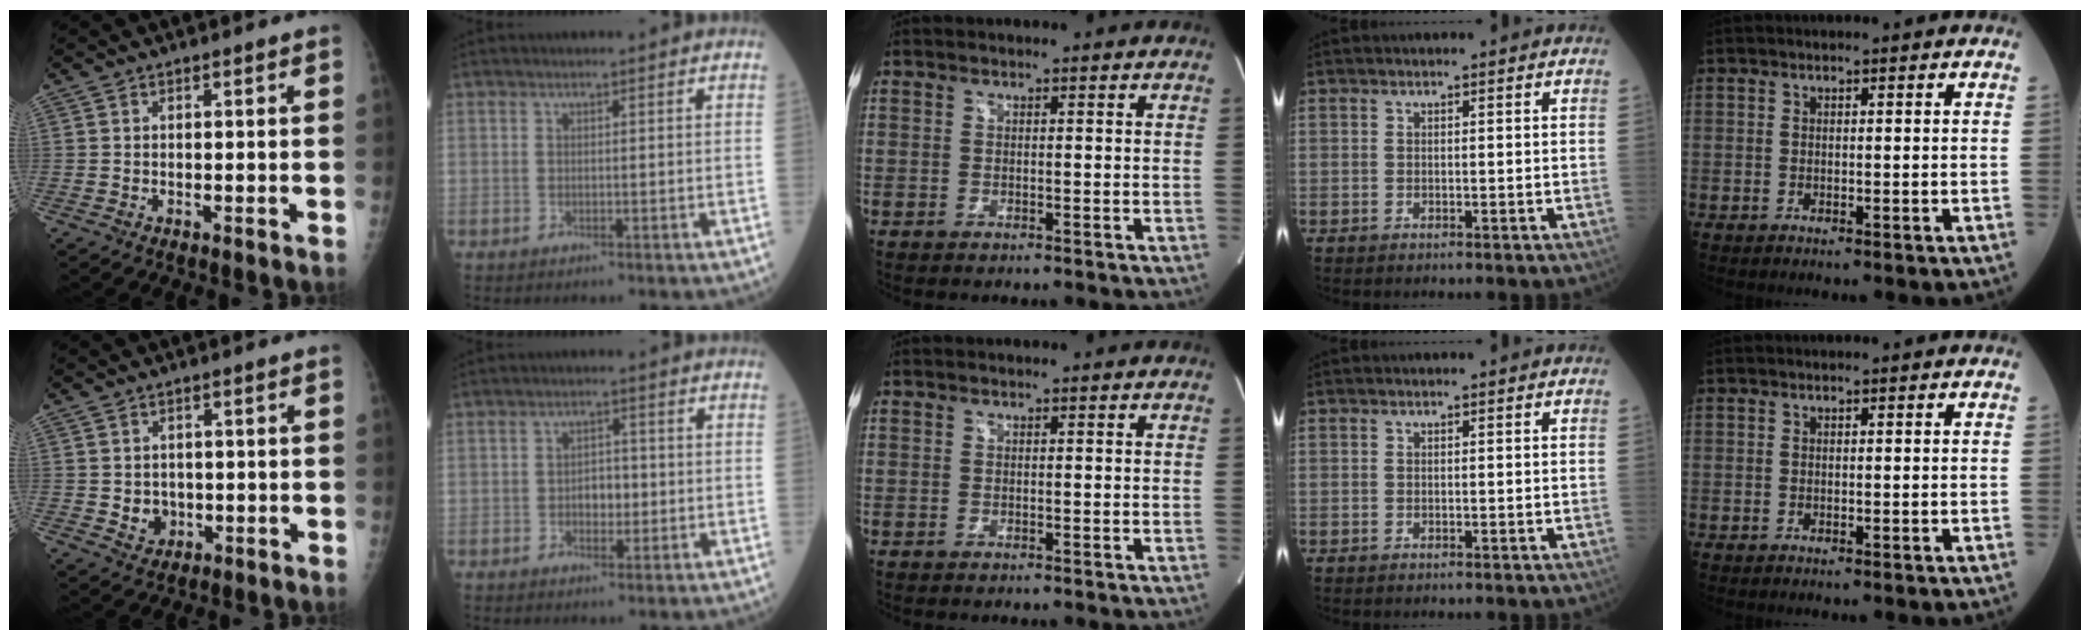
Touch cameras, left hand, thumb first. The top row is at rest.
{"thumb": {"total": 3.5, "force": [-0.3, 3.1, 1.5], "torque": [-0.008, 0.000, 0.006]}, "index": {"total": 3.1, "force": [-0.9, 1.8, 2.3], "torque": [-0.034, 0.002, -0.012]}}